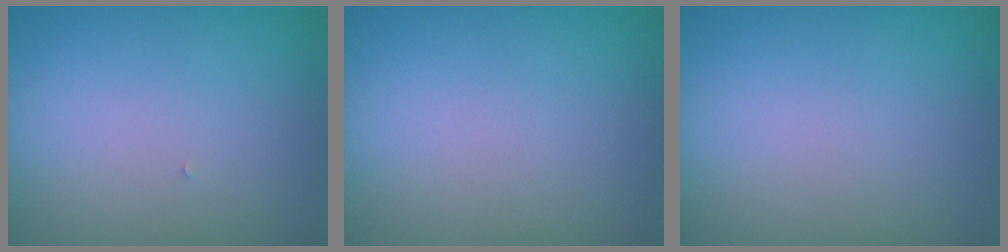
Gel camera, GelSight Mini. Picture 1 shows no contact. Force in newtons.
{"total": 0.0}
{"total": 0.0}